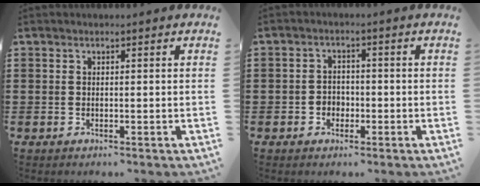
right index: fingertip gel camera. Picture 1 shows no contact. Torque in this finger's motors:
{"motor_torque": [0.85, 1.23, -0.06, -0.01]}